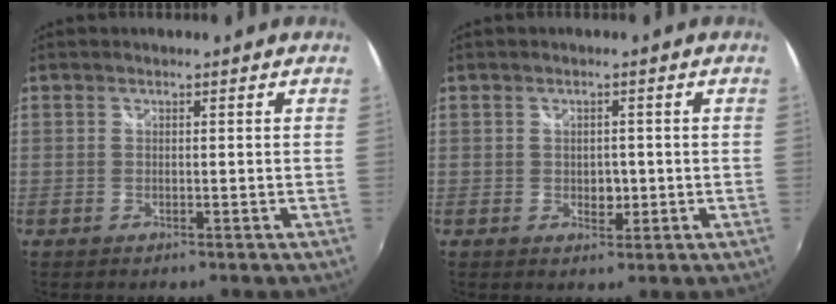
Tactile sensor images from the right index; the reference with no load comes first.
{"total": 2.4, "force": [-0.3, 1.9, 1.4], "torque": [-0.019, -0.001, -0.005]}